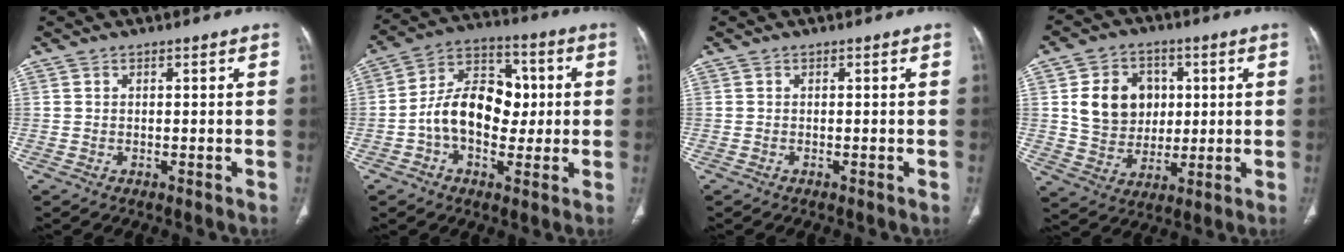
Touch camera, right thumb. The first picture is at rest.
{"total": 14.2, "force": [-0.6, 9.8, 10.3], "torque": [-0.141, 0.035, -0.015]}
{"total": 0.0}
{"total": 12.5, "force": [2.4, 10.5, 6.4], "torque": [-0.068, -0.003, 0.049]}